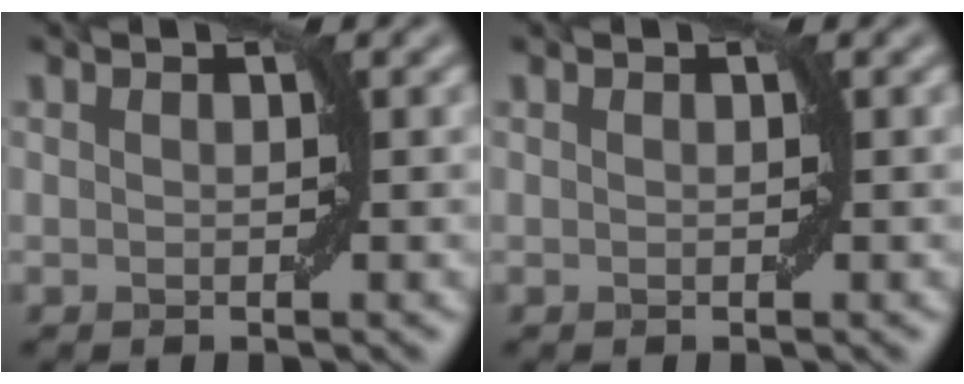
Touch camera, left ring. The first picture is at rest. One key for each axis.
{"total": 0.0}